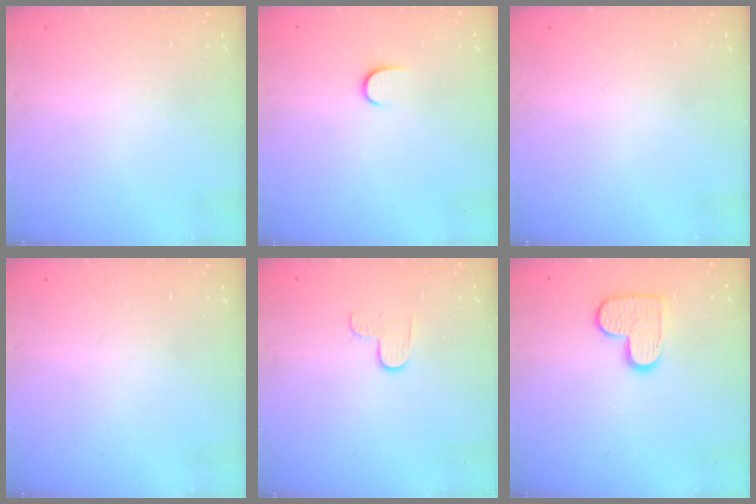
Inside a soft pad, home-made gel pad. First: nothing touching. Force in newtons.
{"total": 5.3, "press": 5.3, "slide": 0.5}
{"total": 0.0}
{"total": 0.0}
{"total": 2.9, "press": 2.9, "slide": 0.3}
{"total": 10.4, "press": 10.4, "slide": 0.6}